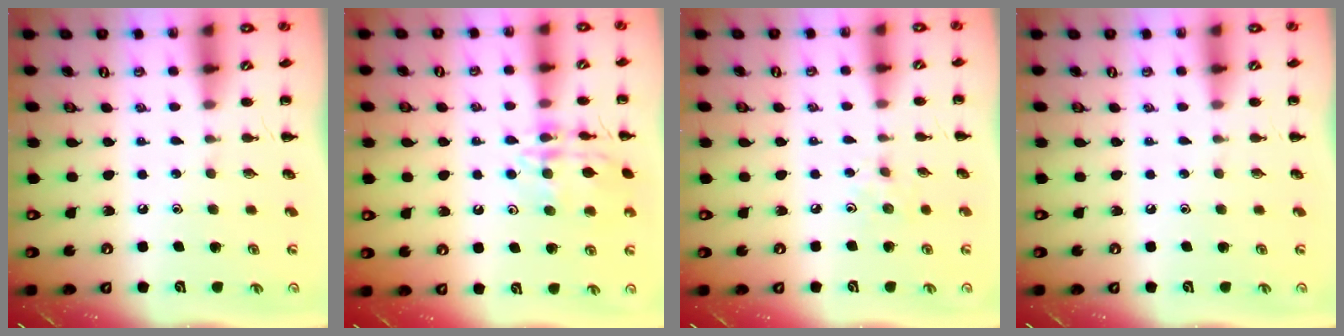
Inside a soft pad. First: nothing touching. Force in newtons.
{"total": 14.6, "press": 14.6, "slide": 0.9}
{"total": 4.2, "press": 3.9, "slide": 1.5}
{"total": 0.0}